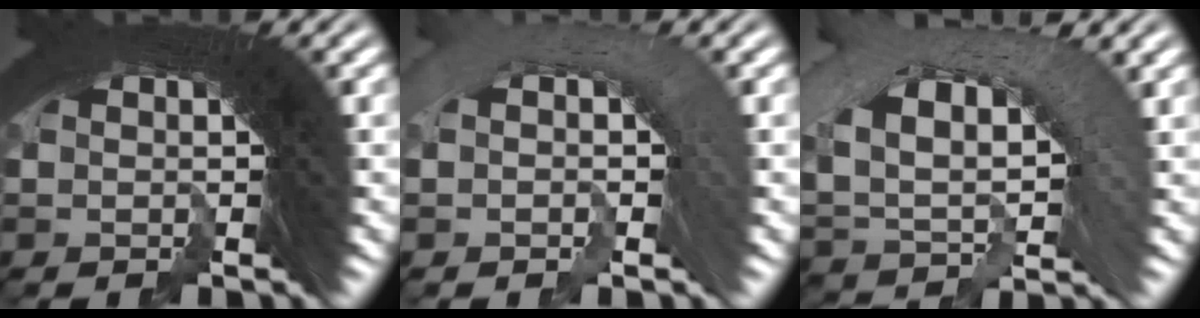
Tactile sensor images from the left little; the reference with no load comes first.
{"total": 3.4, "force": [-2.9, 0.8, -1.6], "torque": [0.019, 0.000, -0.047]}
{"total": 6.7, "force": [-2.1, 5.7, 2.9], "torque": [-0.081, -0.013, -0.035]}